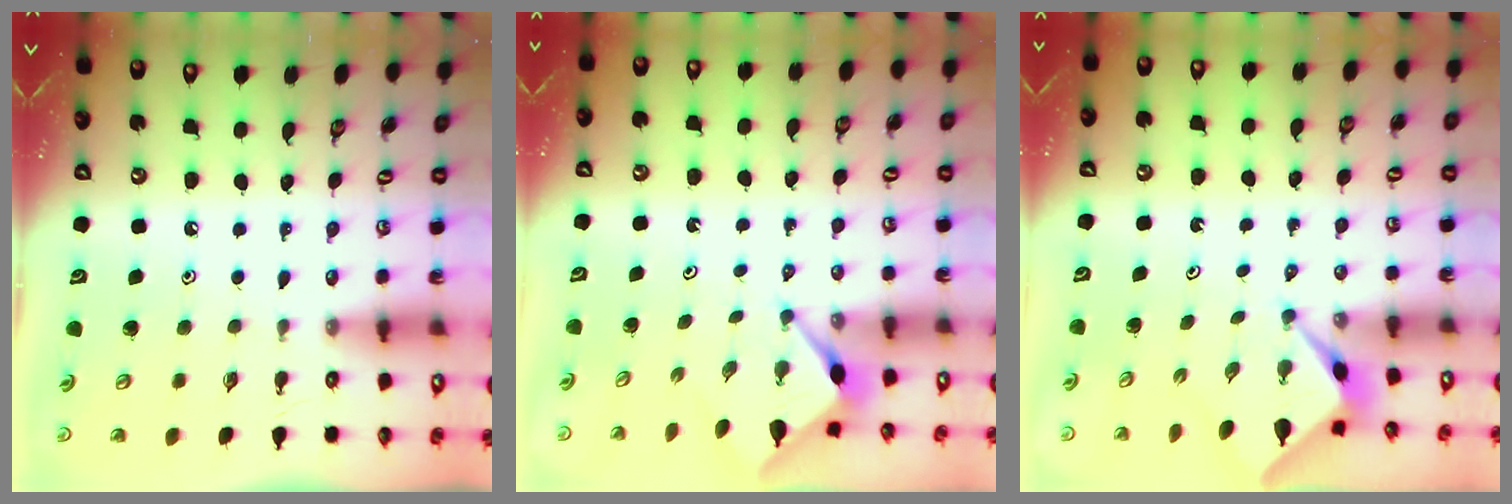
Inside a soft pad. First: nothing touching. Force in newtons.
{"total": 3.0, "press": 3.0, "slide": 0.3}
{"total": 2.5, "press": 2.4, "slide": 0.3}